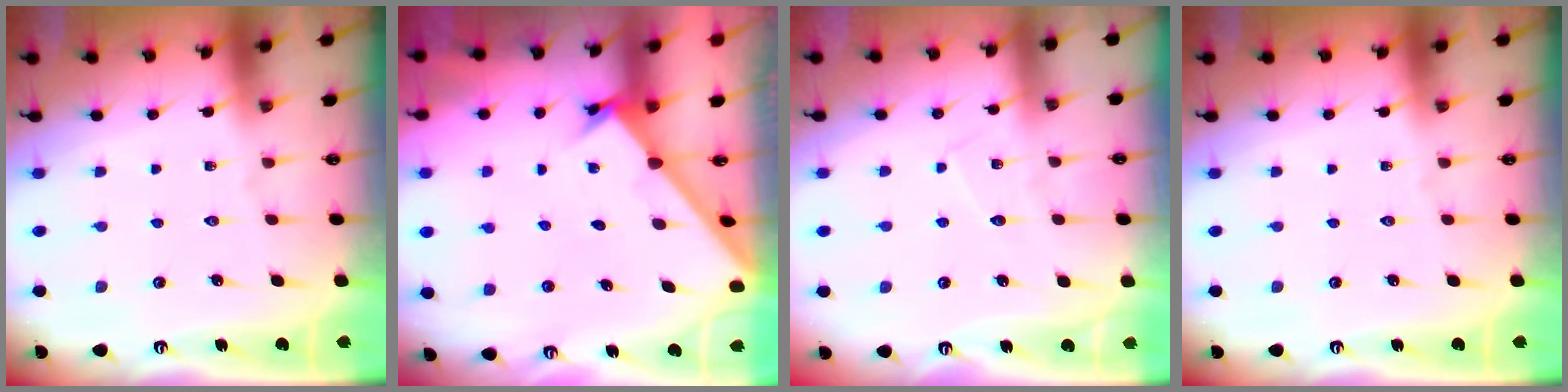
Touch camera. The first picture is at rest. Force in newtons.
{"total": 1.8, "press": 1.8, "slide": 0.2}
{"total": 4.2, "press": 4.2, "slide": 0.5}
{"total": 0.0}